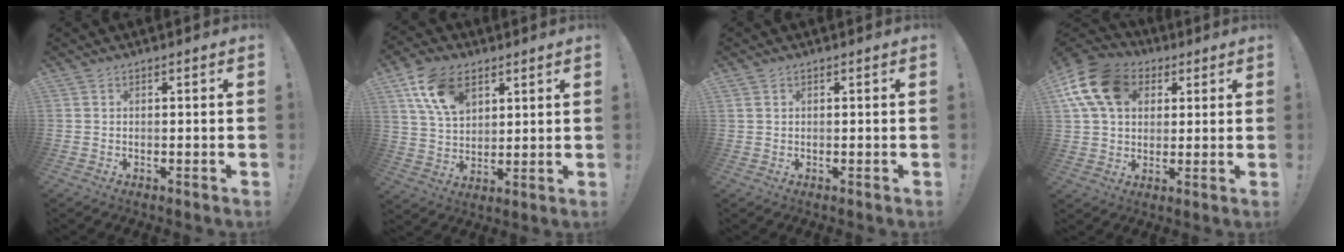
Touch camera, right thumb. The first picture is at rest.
{"total": 14.2, "force": [7.2, 9.2, 8.0], "torque": [-0.136, -0.018, 0.142]}
{"total": 1.0, "force": [0.6, 0.6, 0.4], "torque": [-0.010, 0.003, 0.012]}
{"total": 16.4, "force": [5.6, 12.2, 9.5], "torque": [-0.165, -0.011, 0.108]}